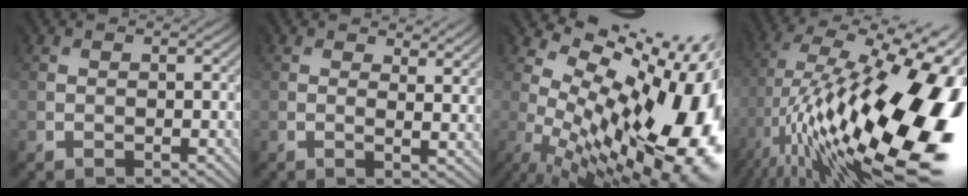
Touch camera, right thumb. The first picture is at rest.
{"total": 2.5, "force": [1.6, 0.2, 2.0], "torque": [-0.048, -0.002, 0.022]}
{"total": 19.3, "force": [1.2, 8.8, 17.1], "torque": [-0.203, -0.020, 0.033]}
{"total": 20.1, "force": [-1.7, 7.3, 18.7], "torque": [-0.325, 0.005, -0.040]}